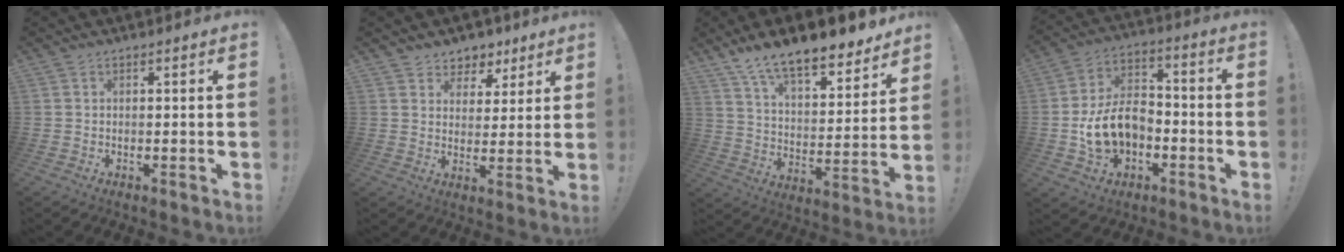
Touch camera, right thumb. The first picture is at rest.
{"total": 6.8, "force": [4.4, 5.2, 0.6], "torque": [-0.005, -0.031, 0.087]}
{"total": 14.8, "force": [12.2, 4.3, 7.2], "torque": [-0.125, -0.095, 0.214]}
{"total": 13.6, "force": [-2.9, 10.2, 8.5], "torque": [-0.152, 0.021, -0.046]}